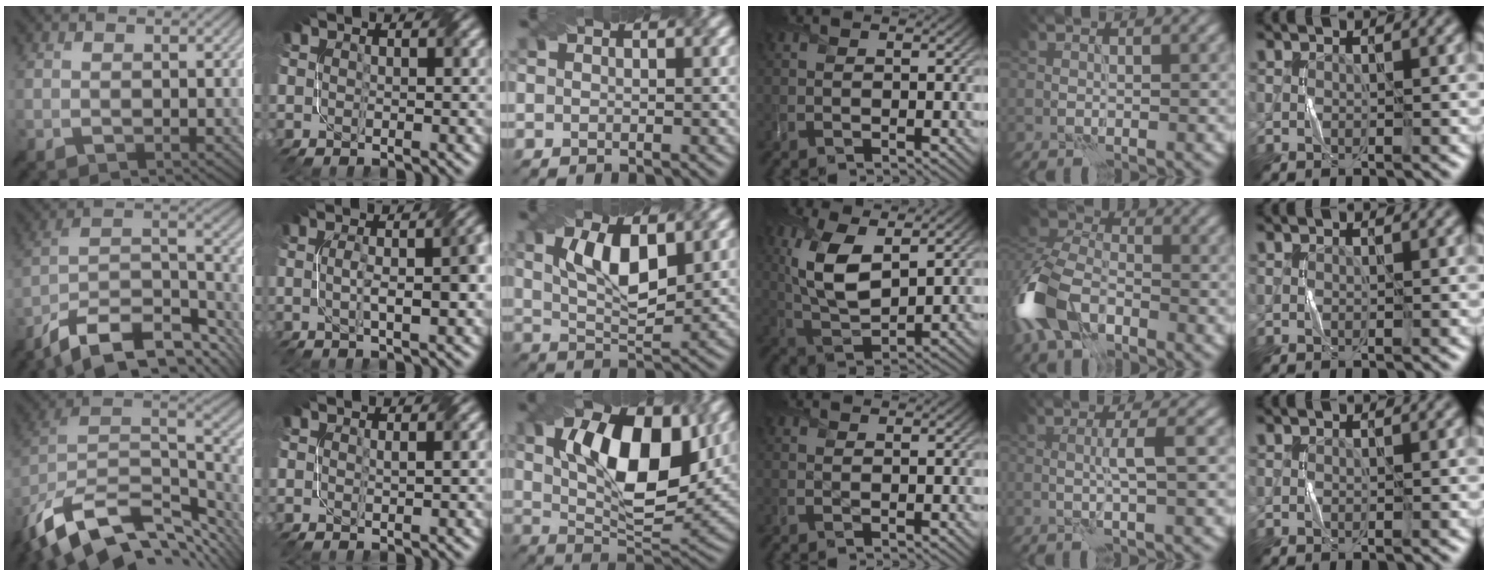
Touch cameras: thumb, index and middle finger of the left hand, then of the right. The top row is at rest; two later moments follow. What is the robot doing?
{"motion": "twist", "object": "screw"}